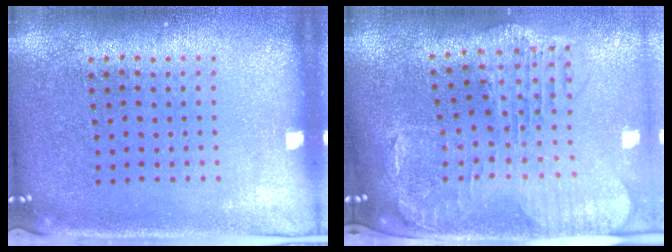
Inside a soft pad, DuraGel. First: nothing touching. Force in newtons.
{"total": 2.1, "press": 1.9, "slide": 0.9}